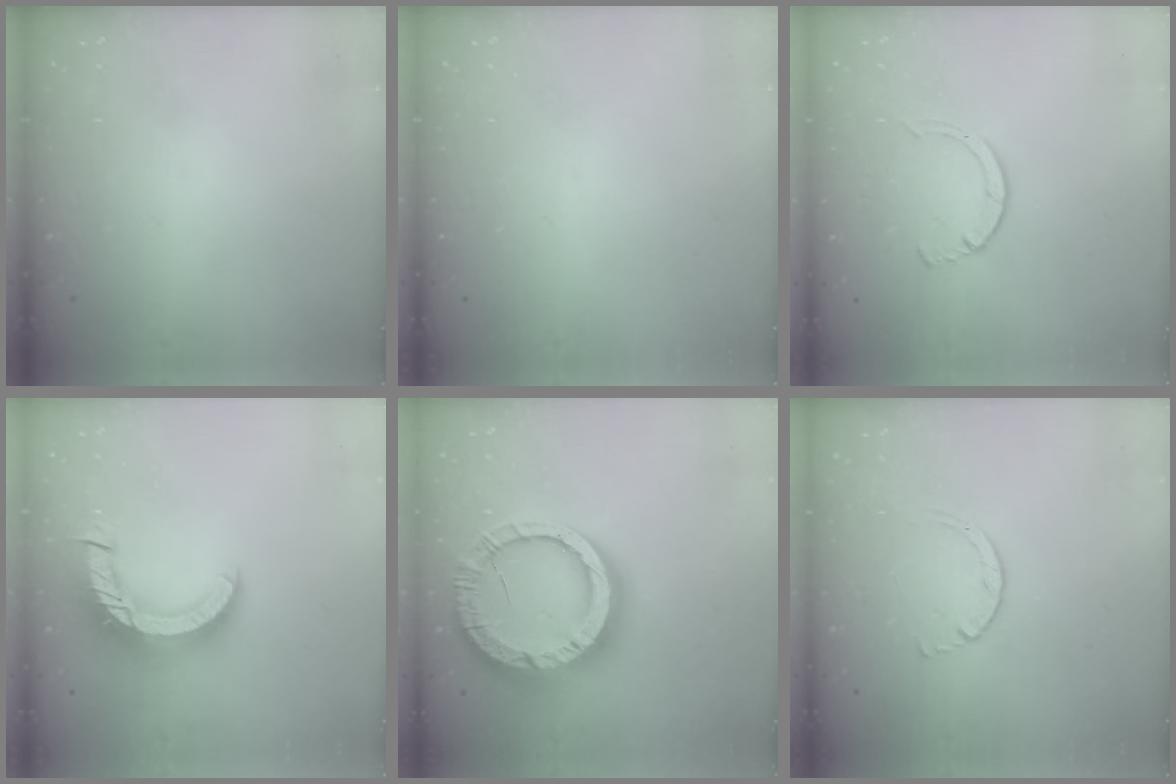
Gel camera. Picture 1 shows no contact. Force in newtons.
{"total": 0.0}
{"total": 3.3, "press": 3.3, "slide": 0.4}
{"total": 13.7, "press": 13.7, "slide": 1.3}
{"total": 21.5, "press": 21.5, "slide": 1.8}
{"total": 2.7, "press": 2.7, "slide": 0.3}